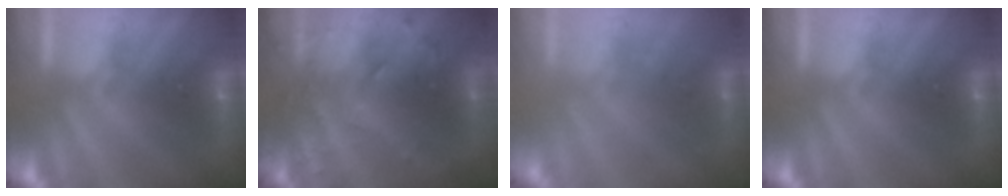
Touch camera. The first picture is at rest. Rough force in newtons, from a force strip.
{"total": 8.3}
{"total": 2.3}
{"total": 0.0}